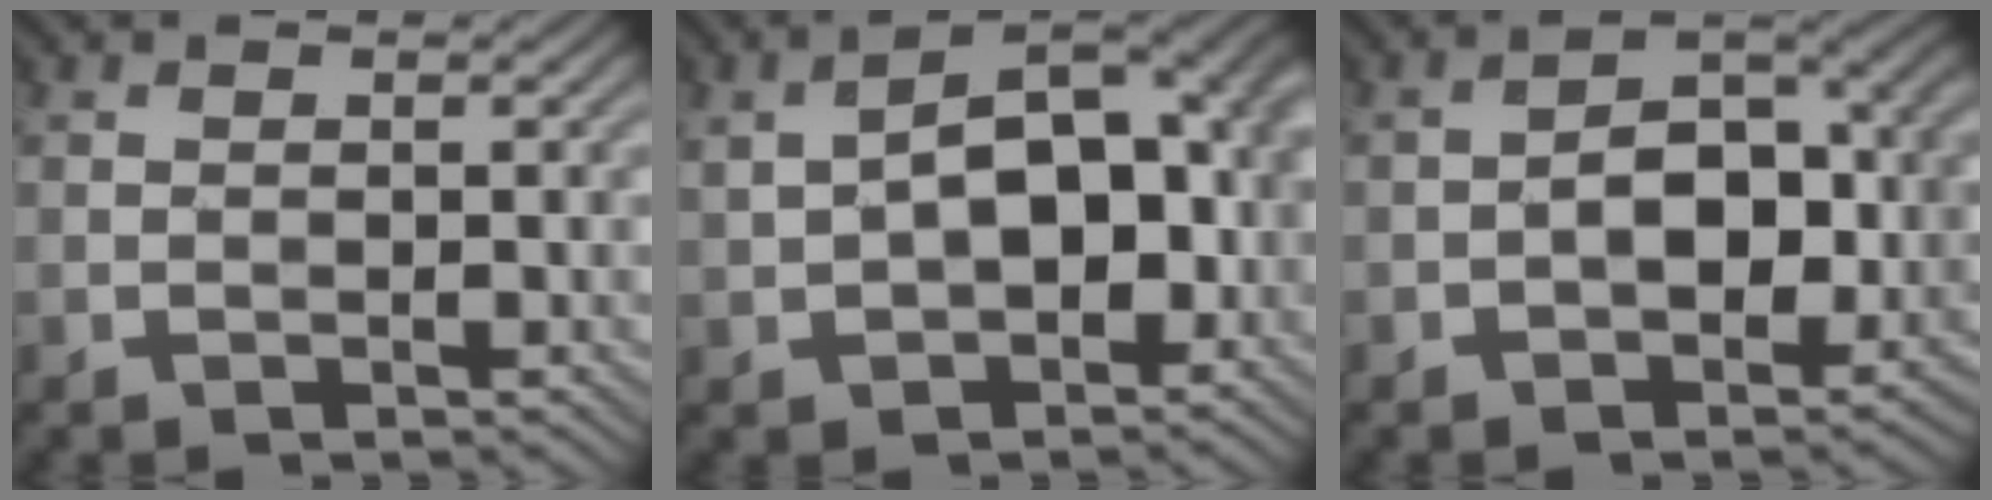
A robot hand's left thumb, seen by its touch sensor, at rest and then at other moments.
{"total": 12.5, "force": [-0.1, 7.6, 9.9], "torque": [-0.166, 0.002, 0.004]}
{"total": 7.5, "force": [-2.2, 4.6, 5.5], "torque": [-0.069, 0.004, -0.045]}